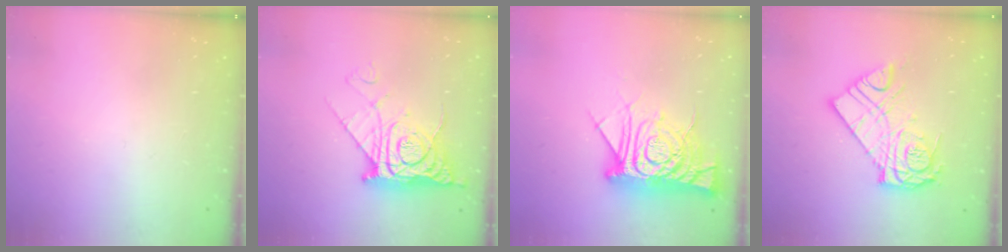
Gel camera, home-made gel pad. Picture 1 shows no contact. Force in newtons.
{"total": 11.9, "press": 11.9, "slide": 1.4}
{"total": 15.3, "press": 15.2, "slide": 1.3}
{"total": 12.9, "press": 12.9, "slide": 1.0}